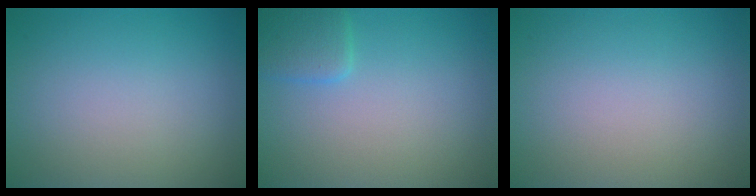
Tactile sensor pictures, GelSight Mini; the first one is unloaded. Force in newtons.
{"total": 2.1, "press": 2.1, "slide": 0.1}
{"total": 0.0}